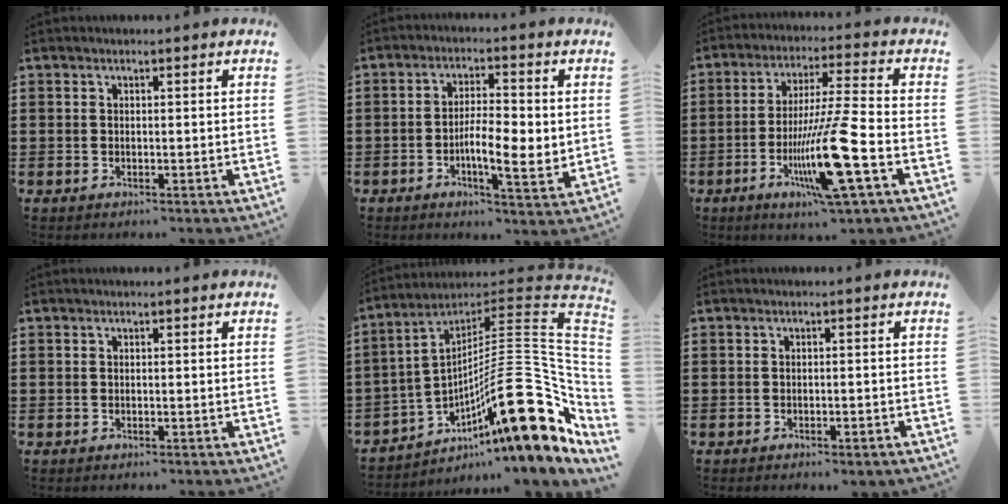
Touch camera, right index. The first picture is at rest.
{"total": 6.2, "force": [-0.9, 1.9, 5.9], "torque": [-0.107, 0.004, -0.018]}
{"total": 13.8, "force": [-5.1, 0.7, 12.8], "torque": [-0.247, -0.010, -0.092]}
{"total": 0.0}
{"total": 22.0, "force": [-7.8, 6.2, 19.6], "torque": [-0.325, 0.003, -0.136]}
{"total": 0.8, "force": [-0.7, 0.1, 0.4], "torque": [-0.011, -0.004, -0.013]}